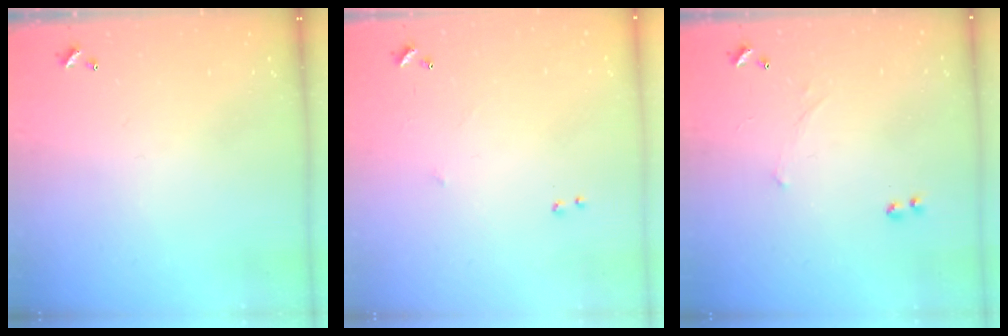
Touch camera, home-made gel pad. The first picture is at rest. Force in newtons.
{"total": 6.4, "press": 6.3, "slide": 0.8}
{"total": 1.7, "press": 1.7, "slide": 0.4}